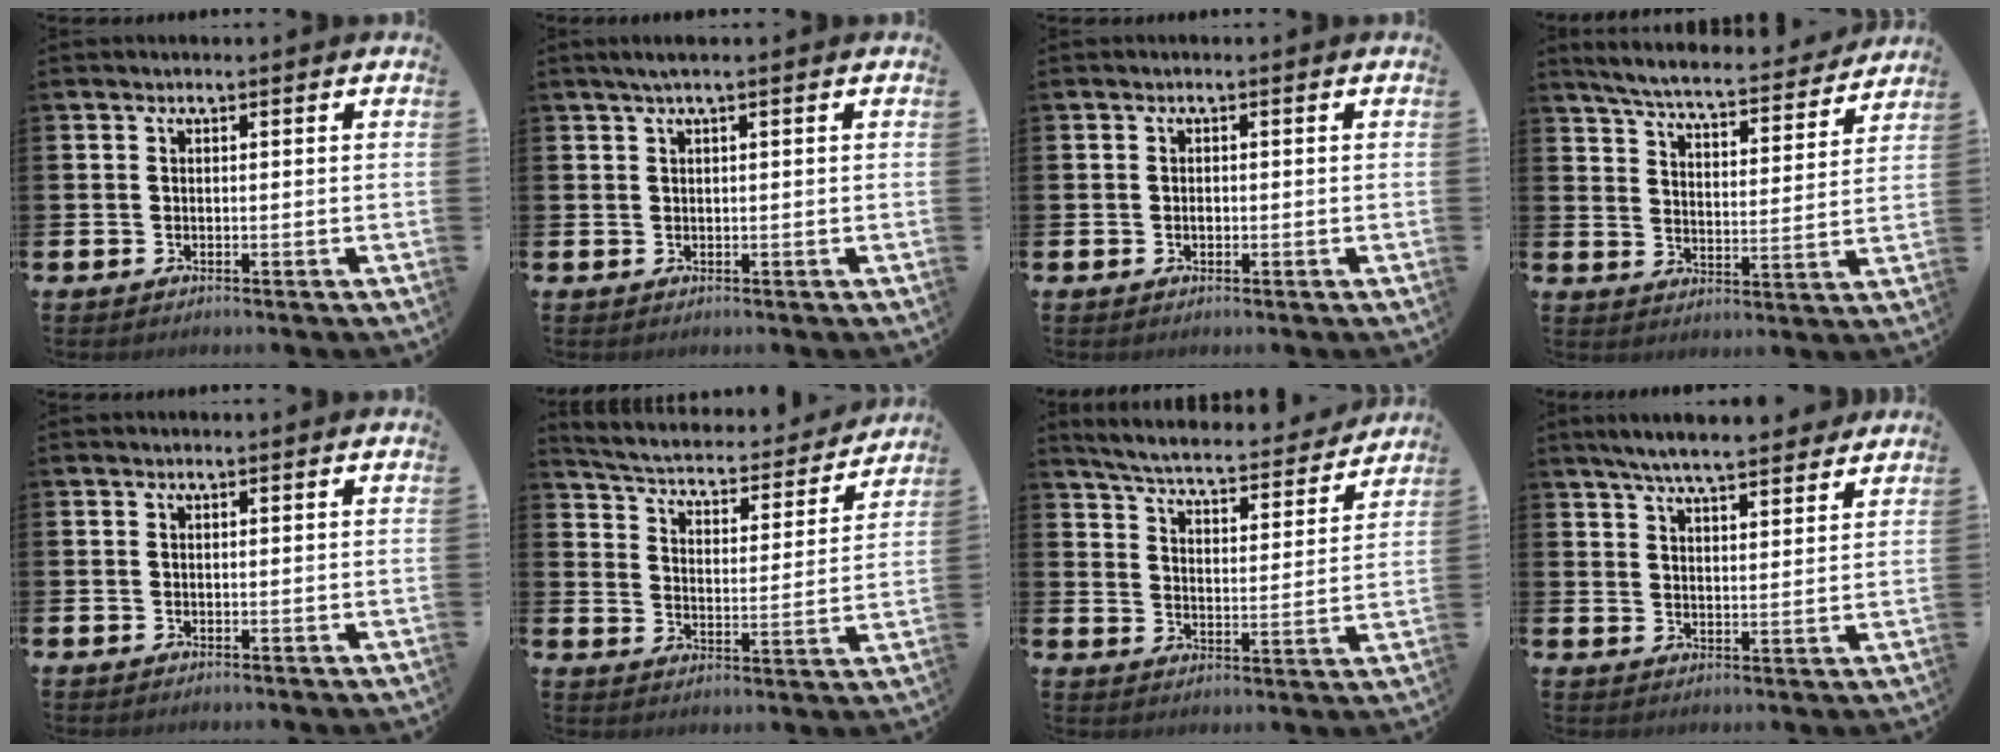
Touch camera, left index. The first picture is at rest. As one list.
[{"total": 1.5, "force": [0.8, 0.0, 1.3], "torque": [-0.029, 0.005, 0.014]}, {"total": 0.7, "force": [-0.2, 0.5, 0.5], "torque": [-0.008, 0.002, -0.005]}, {"total": 6.0, "force": [5.7, 0.6, 1.7], "torque": [-0.061, -0.042, 0.095]}, {"total": 0.0}, {"total": 4.3, "force": [4.0, 1.1, 1.2], "torque": [-0.051, -0.037, 0.058]}, {"total": 5.3, "force": [5.1, 0.4, 1.4], "torque": [-0.054, -0.044, 0.082]}, {"total": 6.5, "force": [6.2, 0.7, 2.1], "torque": [-0.054, -0.026, 0.110]}]